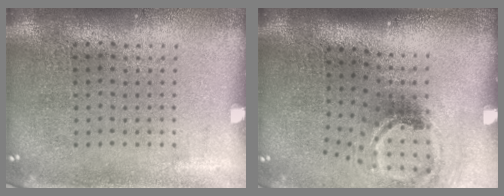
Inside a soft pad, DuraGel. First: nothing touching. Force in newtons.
{"total": 2.0, "press": 1.2, "slide": 1.6}